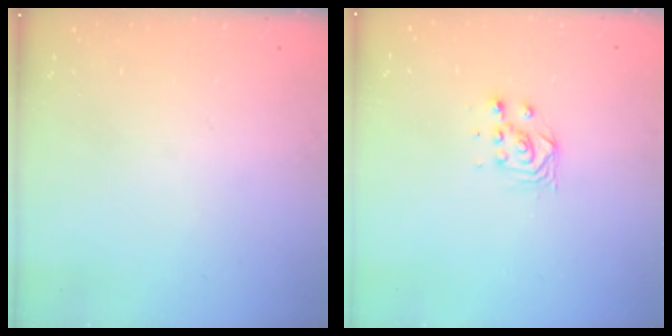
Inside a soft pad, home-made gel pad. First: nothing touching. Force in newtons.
{"total": 3.4, "press": 3.4, "slide": 0.1}